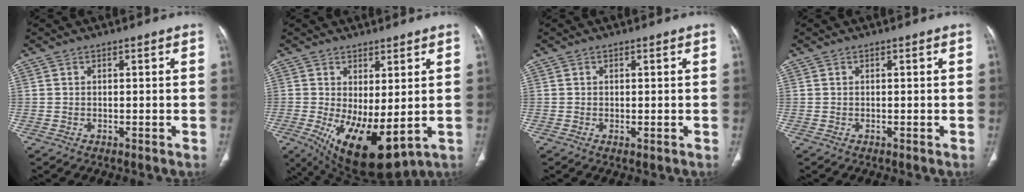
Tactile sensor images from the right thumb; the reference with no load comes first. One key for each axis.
{"total": 13.0, "fx": -1.7, "fy": 5.4, "fz": 11.6, "tx": -0.194, "ty": -0.023, "tz": -0.002}
{"total": 0.5, "fx": -0.2, "fy": 0.2, "fz": 0.5, "tx": -0.011, "ty": -0.004, "tz": -0.002}
{"total": 0.0}